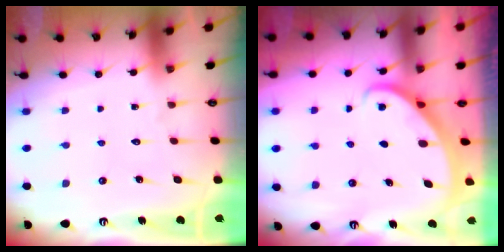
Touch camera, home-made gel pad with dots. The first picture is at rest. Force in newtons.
{"total": 1.8, "press": 1.8, "slide": 0.1}